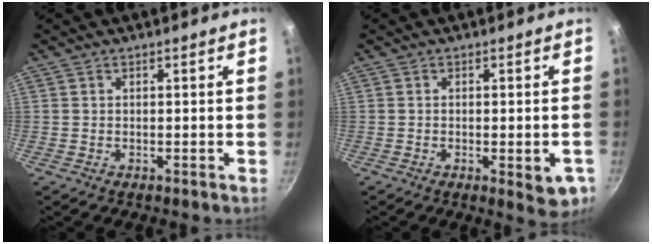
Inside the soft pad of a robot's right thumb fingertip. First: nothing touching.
{"total": 6.1, "force": [-2.0, 1.9, 5.4], "torque": [-0.054, -0.003, -0.023]}